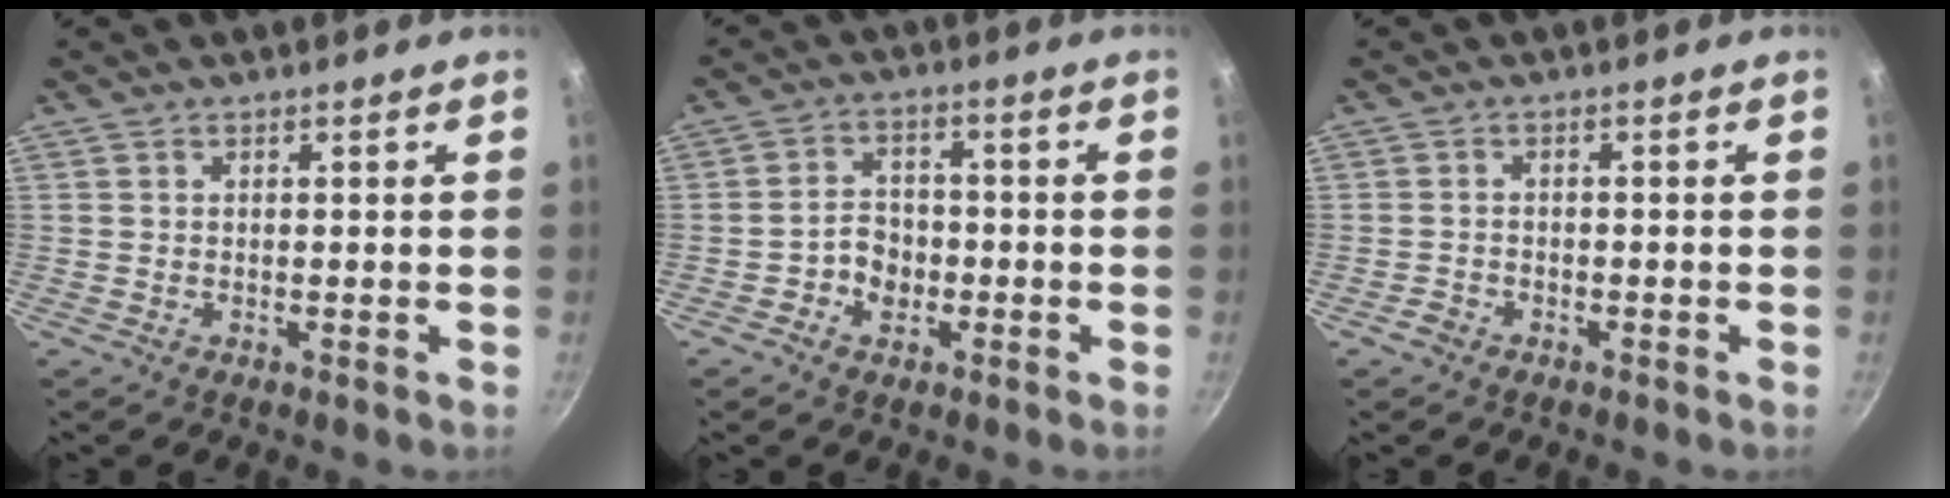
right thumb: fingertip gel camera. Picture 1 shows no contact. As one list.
[{"total": 5.6, "force": [-1.9, 4.4, 2.8], "torque": [-0.025, 0.019, -0.038]}, {"total": 1.9, "force": [-1.4, 1.2, 0.5], "torque": [-0.011, 0.019, -0.025]}]